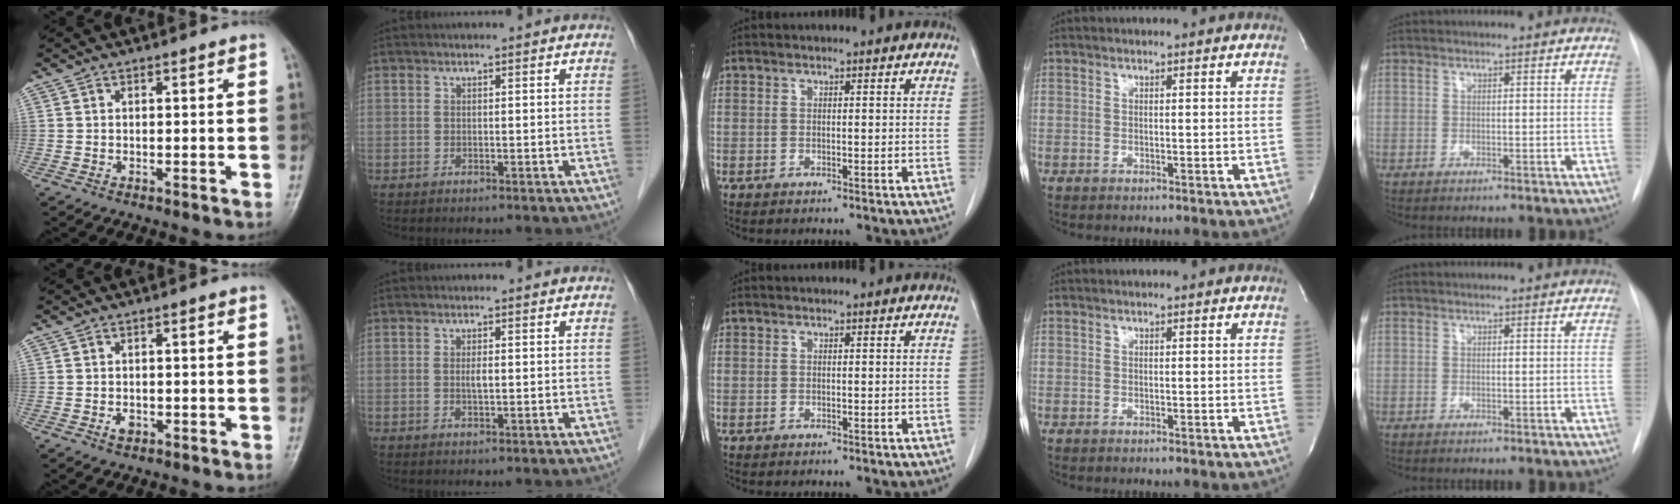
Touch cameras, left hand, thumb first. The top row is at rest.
{"thumb": {"total": 1.6, "force": [-0.8, 1.1, 0.9], "torque": [-0.009, 0.003, -0.014]}, "index": {"total": 1.1, "force": [0.0, 0.2, 1.1], "torque": [-0.020, -0.003, -0.001]}}